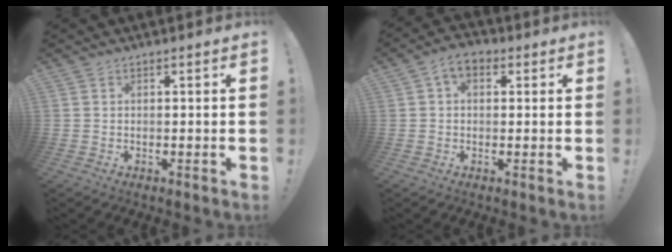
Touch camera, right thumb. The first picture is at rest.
{"total": 5.3, "force": [1.6, 3.5, 3.6], "torque": [-0.058, 0.002, 0.031]}